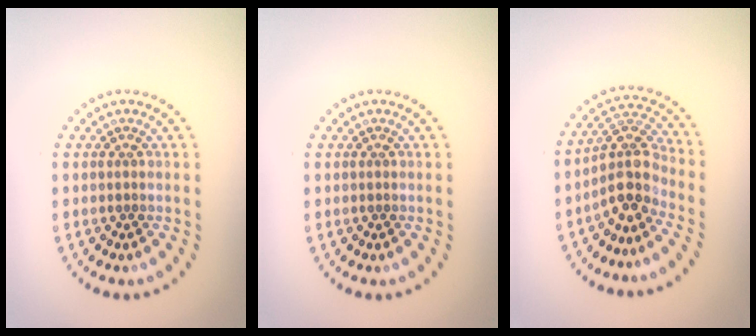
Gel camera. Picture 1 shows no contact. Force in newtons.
{"total": 0.0}
{"total": 4.1, "press": 3.2, "slide": 2.5}